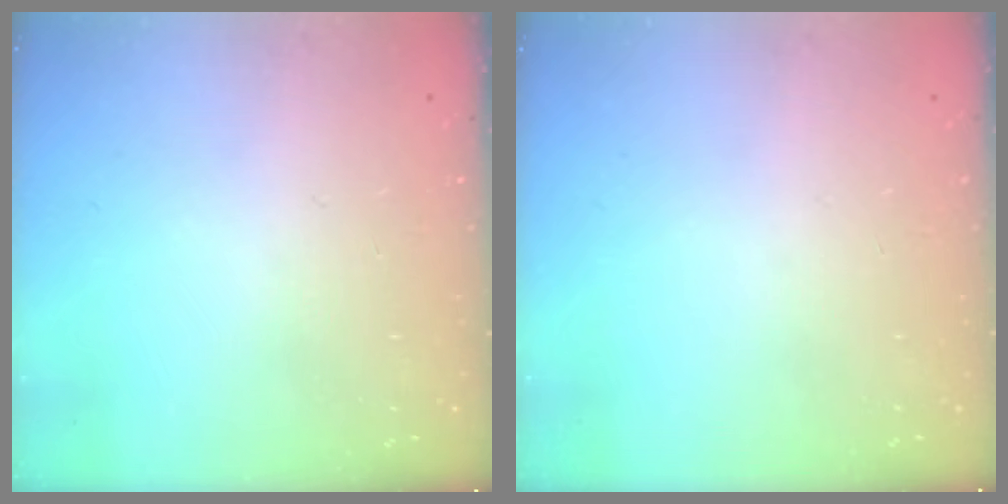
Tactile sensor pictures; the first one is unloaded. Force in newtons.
{"total": 0.0}